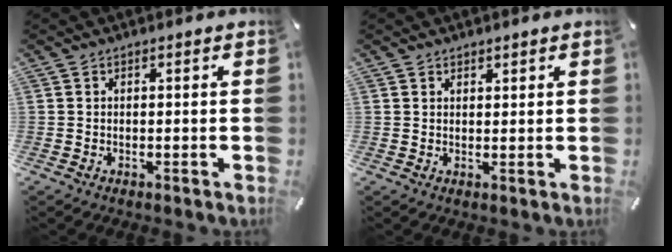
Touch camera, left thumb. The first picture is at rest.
{"total": 1.3, "force": [1.0, 0.8, 0.0], "torque": [0.009, -0.003, 0.018]}